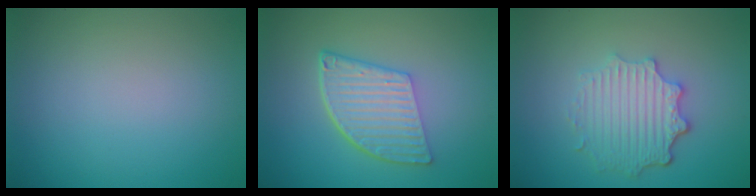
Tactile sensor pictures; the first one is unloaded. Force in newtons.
{"total": 6.1, "press": 4.1, "slide": 4.5}
{"total": 4.4, "press": 3.6, "slide": 2.6}